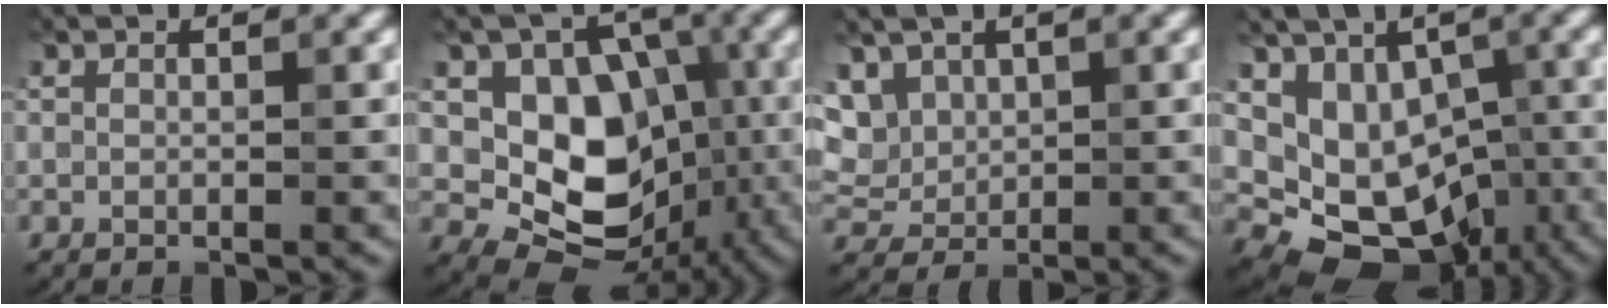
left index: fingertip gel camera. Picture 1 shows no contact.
{"total": 8.2, "force": [-1.0, 6.6, 4.7], "torque": [-0.068, -0.018, -0.016]}
{"total": 3.0, "force": [1.6, 2.4, 0.8], "torque": [-0.032, 0.006, 0.040]}
{"total": 9.9, "force": [-2.7, 8.2, 4.8], "torque": [-0.061, -0.004, -0.028]}